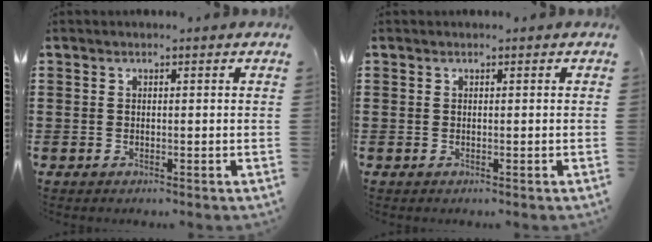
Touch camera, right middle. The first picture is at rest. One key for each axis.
{"total": 0.0}